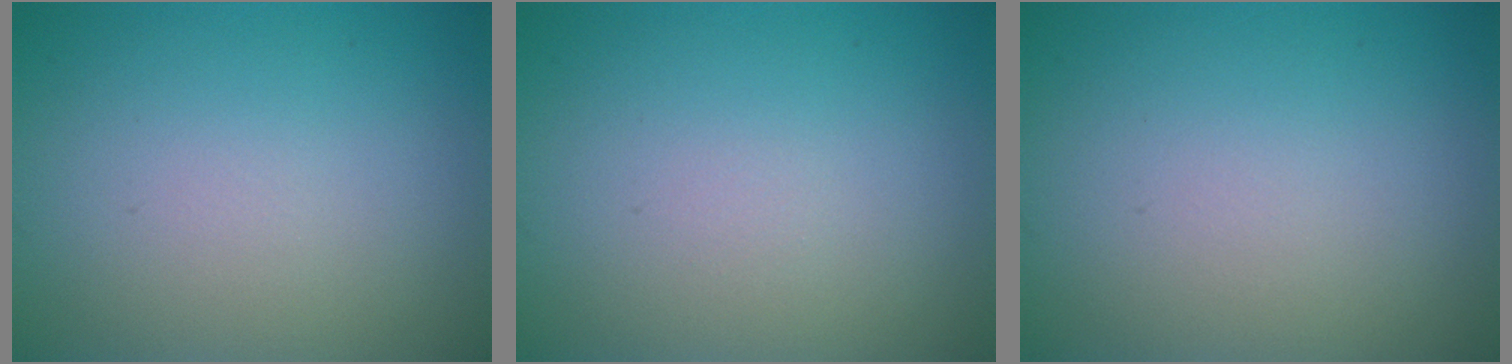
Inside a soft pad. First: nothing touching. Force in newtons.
{"total": 0.0}
{"total": 0.0}